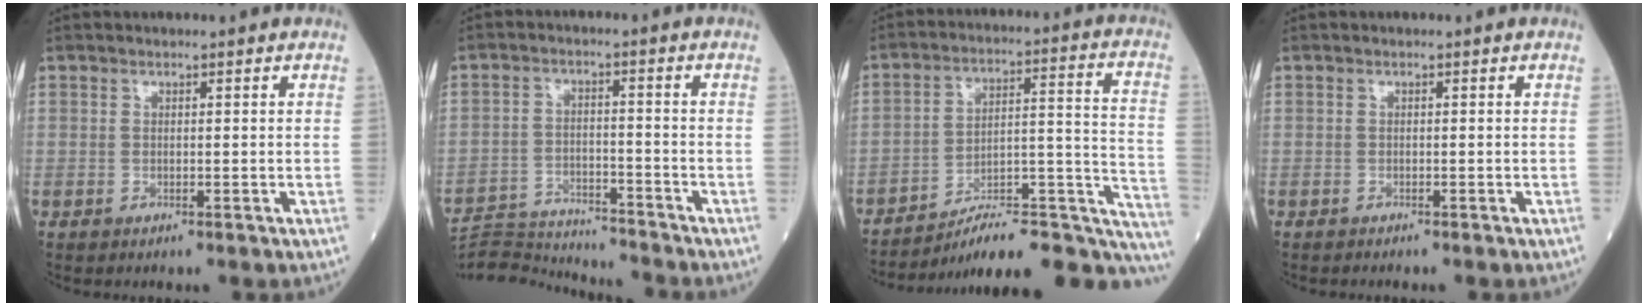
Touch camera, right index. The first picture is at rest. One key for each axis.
{"total": 10.6, "fx": -10.6, "fy": -0.3, "fz": 0.4, "tx": -0.009, "ty": 0.008, "tz": -0.174}
{"total": 22.3, "fx": -19.7, "fy": 3.8, "fz": 9.8, "tx": -0.058, "ty": 0.054, "tz": -0.272}
{"total": 0.8, "fx": -0.7, "fy": 0.0, "fz": 0.3, "tx": -0.007, "ty": 0.000, "tz": -0.009}